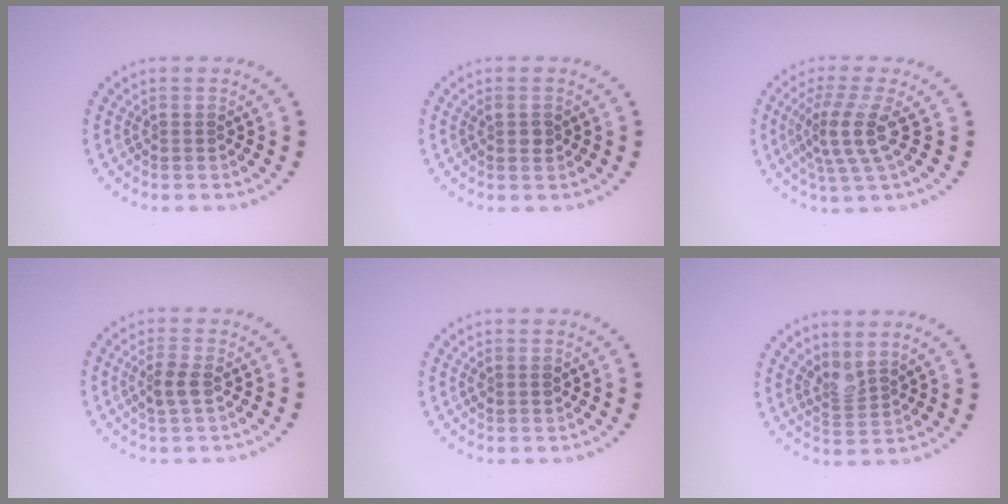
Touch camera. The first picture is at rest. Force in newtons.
{"total": 1.1, "press": 1.0, "slide": 0.3}
{"total": 3.8, "press": 2.9, "slide": 2.5}
{"total": 1.9, "press": 1.8, "slide": 0.5}
{"total": 0.8, "press": 0.8, "slide": 0.1}
{"total": 2.1, "press": 1.5, "slide": 1.4}